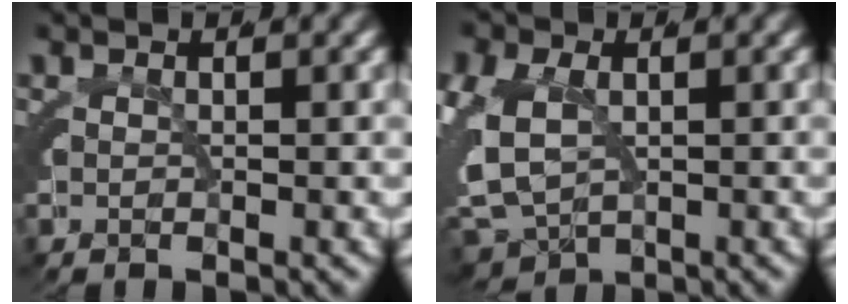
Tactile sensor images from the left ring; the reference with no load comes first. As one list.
[{"total": 10.5, "force": [-2.0, 9.1, 4.8], "torque": [-0.129, -0.039, -0.027]}]